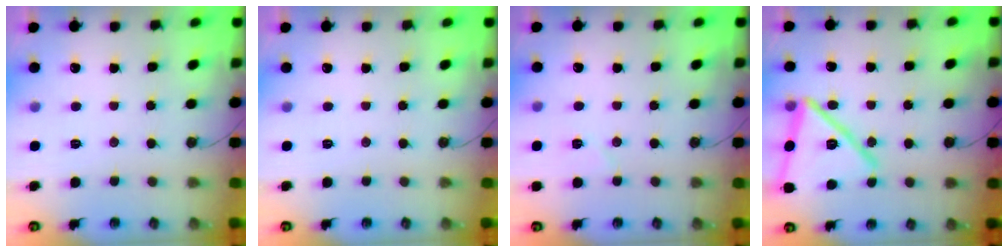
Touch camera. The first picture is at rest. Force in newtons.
{"total": 0.0}
{"total": 4.7, "press": 4.7, "slide": 0.3}
{"total": 20.0, "press": 19.9, "slide": 1.4}